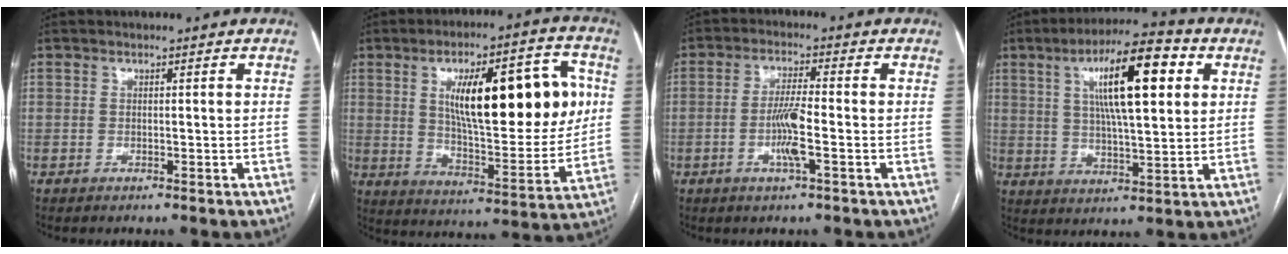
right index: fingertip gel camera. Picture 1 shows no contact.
{"total": 22.3, "force": [5.1, 5.9, 20.9], "torque": [-0.312, 0.017, 0.079]}
{"total": 5.7, "force": [-1.6, 0.0, 5.4], "torque": [-0.110, -0.005, -0.030]}
{"total": 14.5, "force": [4.9, 2.9, 13.4], "torque": [-0.228, 0.021, 0.078]}